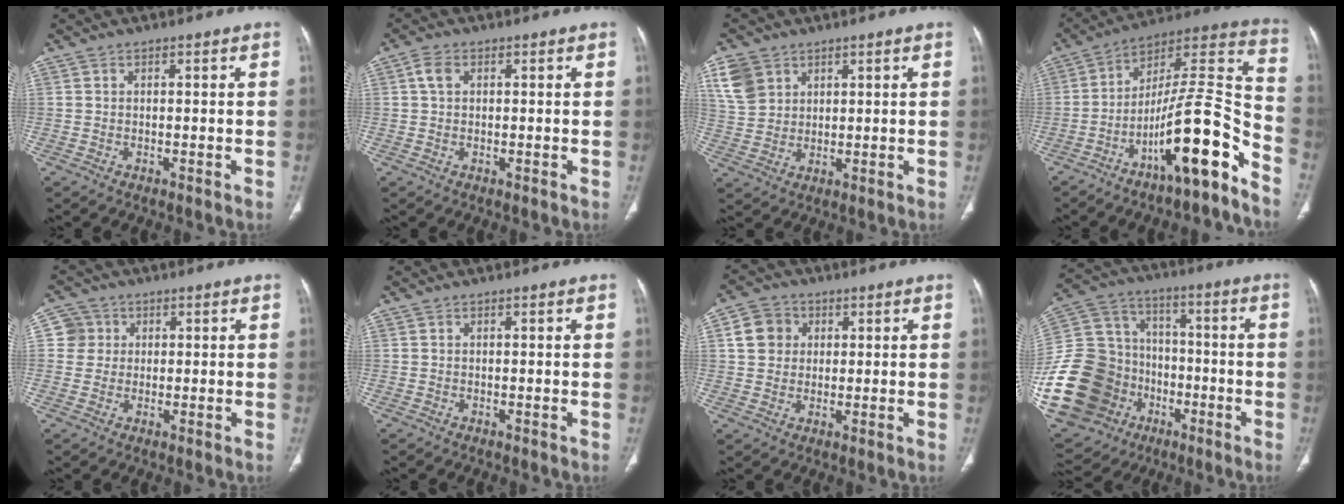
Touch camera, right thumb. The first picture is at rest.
{"total": 2.6, "force": [0.6, 1.6, 1.9], "torque": [-0.042, 0.004, 0.011]}
{"total": 7.3, "force": [3.7, 5.5, 2.9], "torque": [-0.042, -0.007, 0.084]}
{"total": 19.1, "force": [-11.0, 3.6, 15.1], "torque": [-0.245, 0.105, -0.179]}
{"total": 4.1, "force": [0.8, 4.0, 0.1], "torque": [0.026, 0.007, 0.011]}
{"total": 0.0}
{"total": 6.3, "force": [1.6, 5.6, 2.4], "torque": [-0.021, 0.005, 0.025]}
{"total": 31.2, "force": [-9.0, 25.1, 16.2], "torque": [-0.376, 0.085, -0.139]}